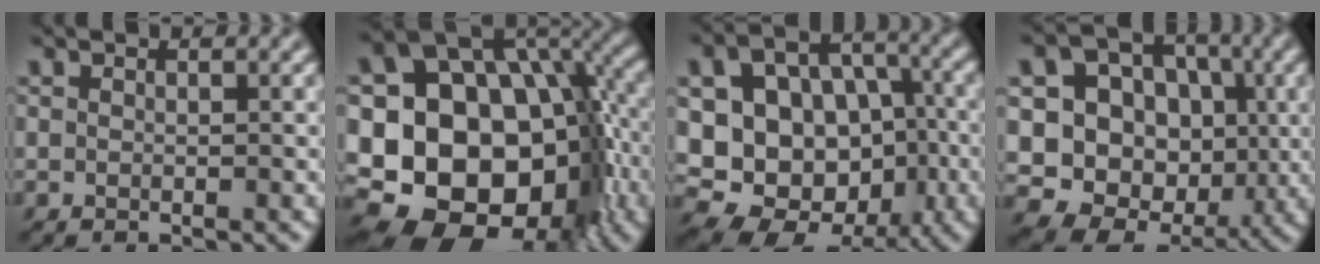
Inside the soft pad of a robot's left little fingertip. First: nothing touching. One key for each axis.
{"total": 18.4, "fx": -2.5, "fy": 13.4, "fz": 12.4, "tx": -0.185, "ty": 0.002, "tz": -0.023}
{"total": 16.4, "fx": -0.6, "fy": 13.8, "fz": 8.8, "tx": -0.170, "ty": 0.019, "tz": 0.006}
{"total": 13.3, "fx": 0.6, "fy": 11.9, "fz": 6.0, "tx": -0.148, "ty": 0.032, "tz": 0.010}